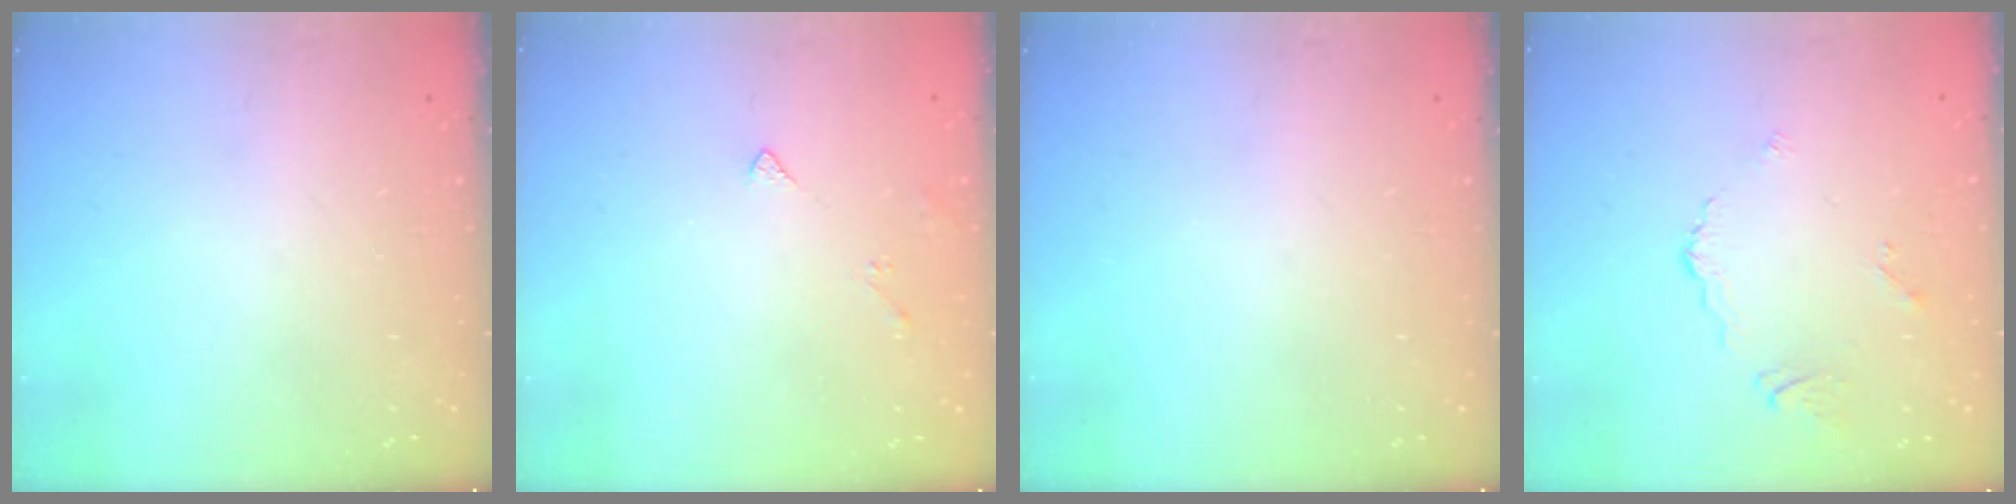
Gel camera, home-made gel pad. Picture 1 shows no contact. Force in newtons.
{"total": 3.5, "press": 3.4, "slide": 0.7}
{"total": 0.0}
{"total": 3.6, "press": 3.5, "slide": 0.6}